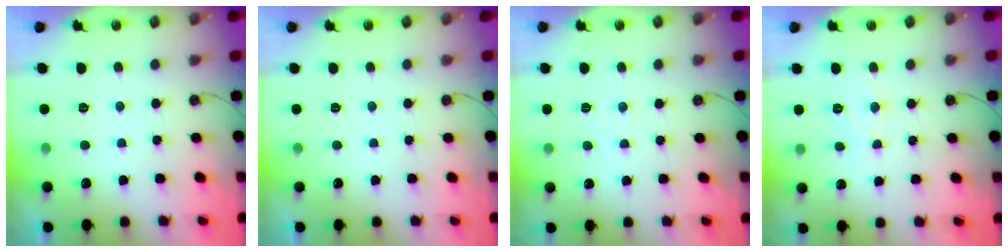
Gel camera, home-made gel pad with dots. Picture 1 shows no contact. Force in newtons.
{"total": 0.0}
{"total": 4.3, "press": 4.3, "slide": 0.7}
{"total": 7.3, "press": 7.3, "slide": 0.6}